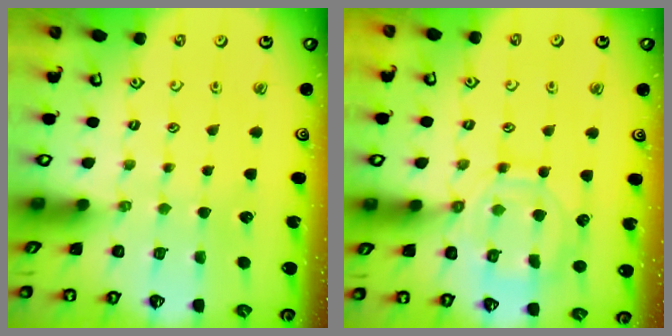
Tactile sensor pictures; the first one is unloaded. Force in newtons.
{"total": 11.0, "press": 11.0, "slide": 0.5}